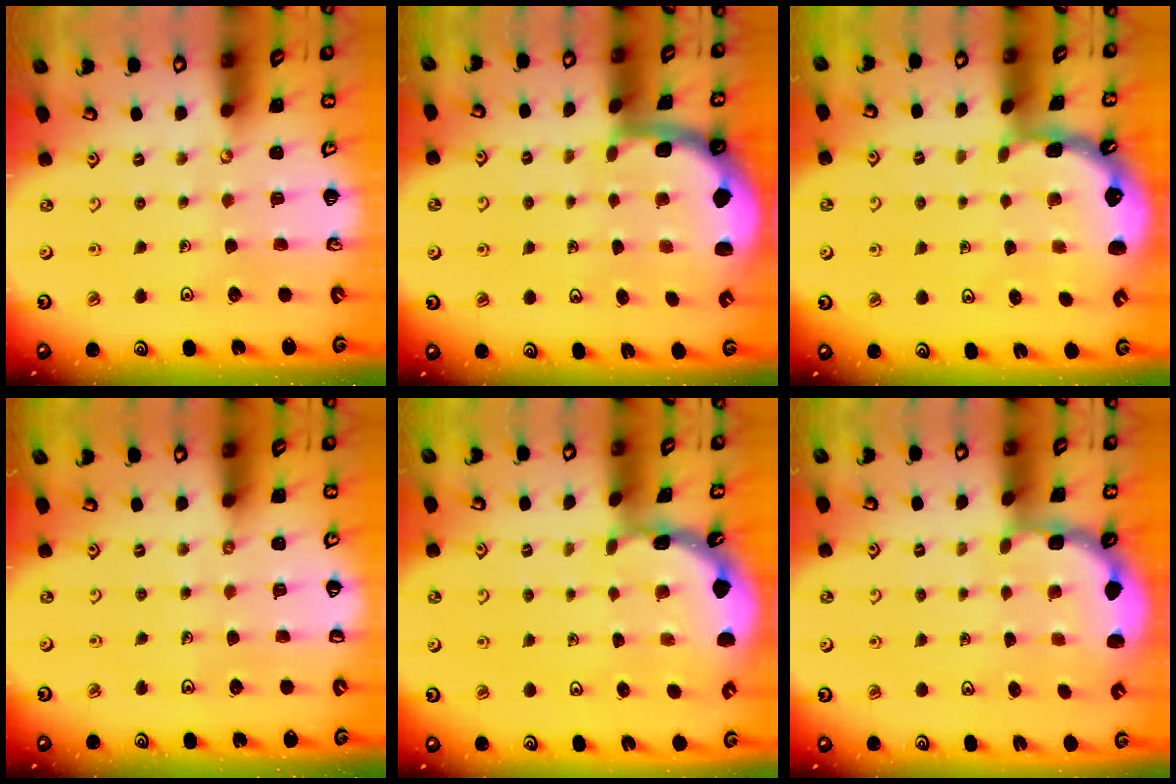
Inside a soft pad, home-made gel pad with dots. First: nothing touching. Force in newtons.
{"total": 1.7, "press": 1.7, "slide": 0.3}
{"total": 1.3, "press": 1.2, "slide": 0.1}
{"total": 3.8, "press": 3.6, "slide": 1.2}
{"total": 1.6, "press": 1.6, "slide": 0.2}
{"total": 2.7, "press": 2.3, "slide": 1.4}